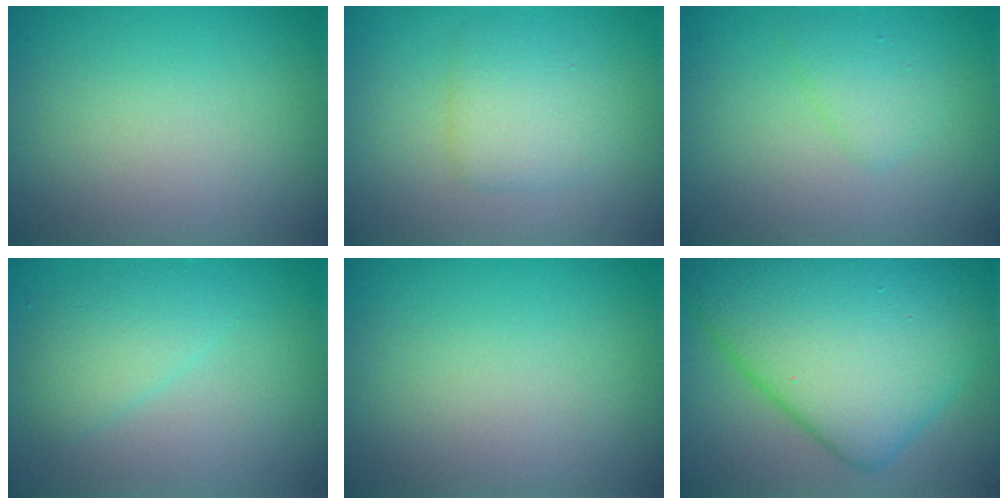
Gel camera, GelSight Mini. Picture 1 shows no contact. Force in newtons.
{"total": 2.7, "press": 2.7, "slide": 0.1}
{"total": 1.7, "press": 1.7, "slide": 0.1}
{"total": 2.5, "press": 2.5, "slide": 0.1}
{"total": 0.0}
{"total": 14.2, "press": 14.2, "slide": 0.4}